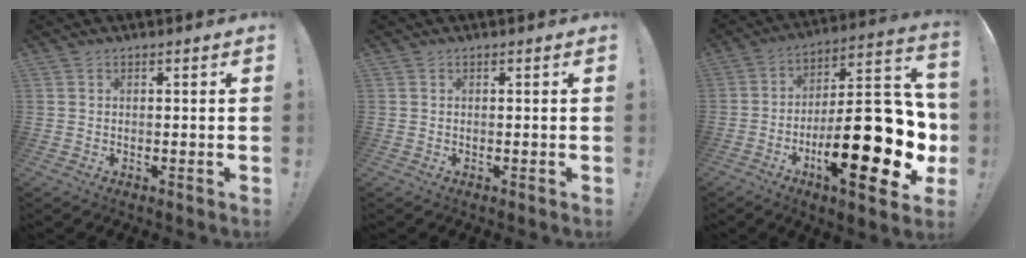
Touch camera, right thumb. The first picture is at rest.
{"total": 0.0}
{"total": 28.4, "force": [-7.2, 10.0, 25.5], "torque": [-0.390, 0.033, -0.106]}